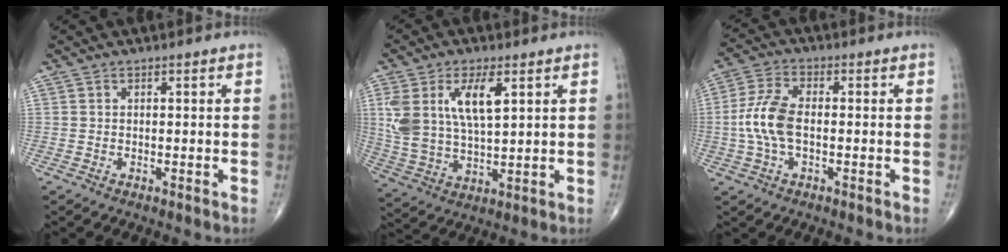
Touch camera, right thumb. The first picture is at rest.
{"total": 13.1, "force": [4.6, 5.9, 10.8], "torque": [-0.219, -0.014, 0.097]}
{"total": 8.6, "force": [-0.8, 4.3, 7.4], "torque": [-0.172, 0.020, -0.019]}